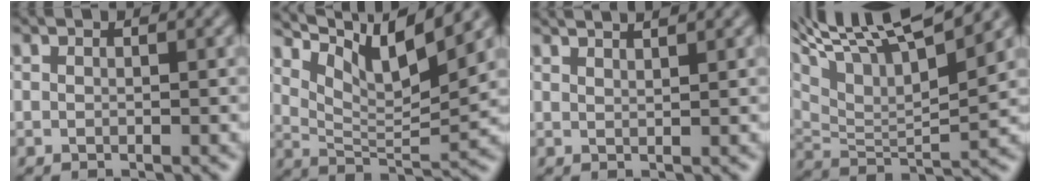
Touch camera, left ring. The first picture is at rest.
{"total": 8.3, "force": [5.5, 1.7, 6.0], "torque": [-0.120, 0.004, 0.109]}
{"total": 2.8, "force": [2.3, 0.7, 1.3], "torque": [-0.010, 0.029, 0.017]}
{"total": 12.9, "force": [8.1, 3.6, 9.3], "torque": [-0.190, 0.040, 0.134]}